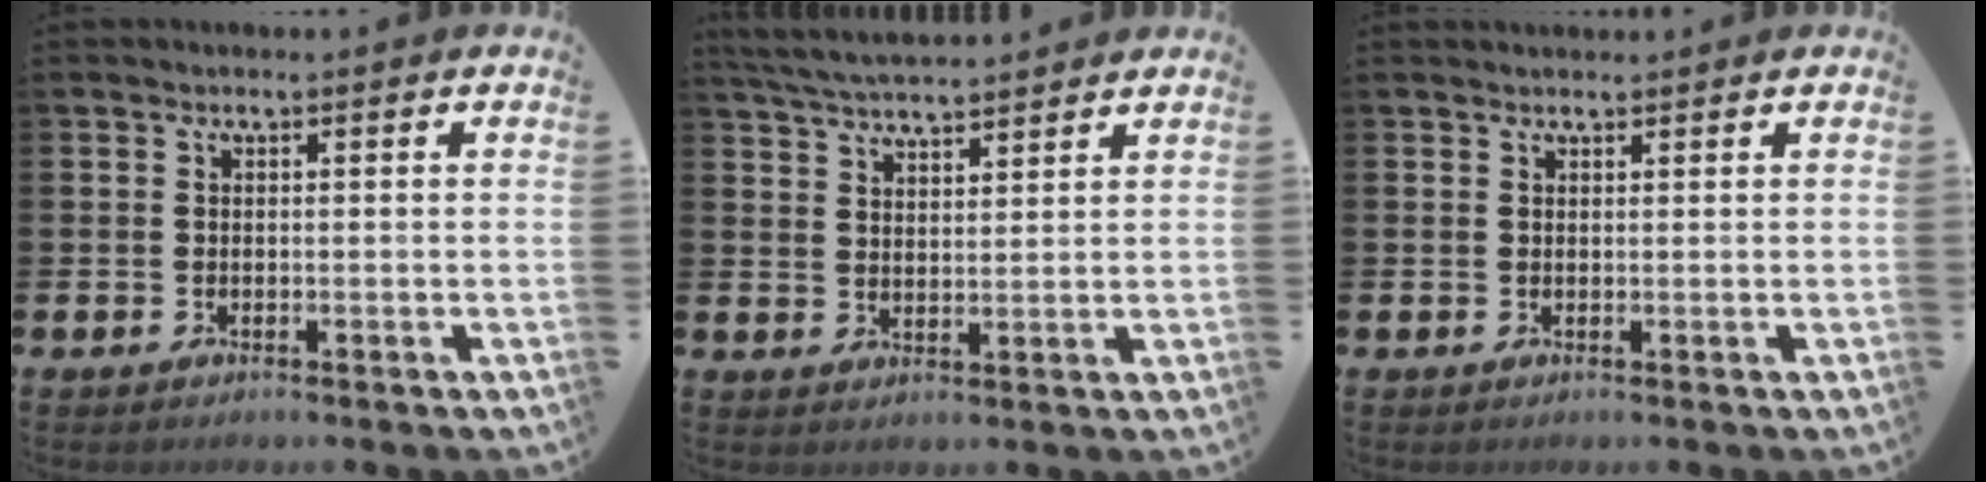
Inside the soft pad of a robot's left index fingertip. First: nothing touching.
{"total": 4.9, "force": [4.8, 0.3, 0.8], "torque": [-0.033, -0.022, 0.086]}
{"total": 0.8, "force": [0.7, 0.1, 0.1], "torque": [0.010, -0.005, 0.011]}